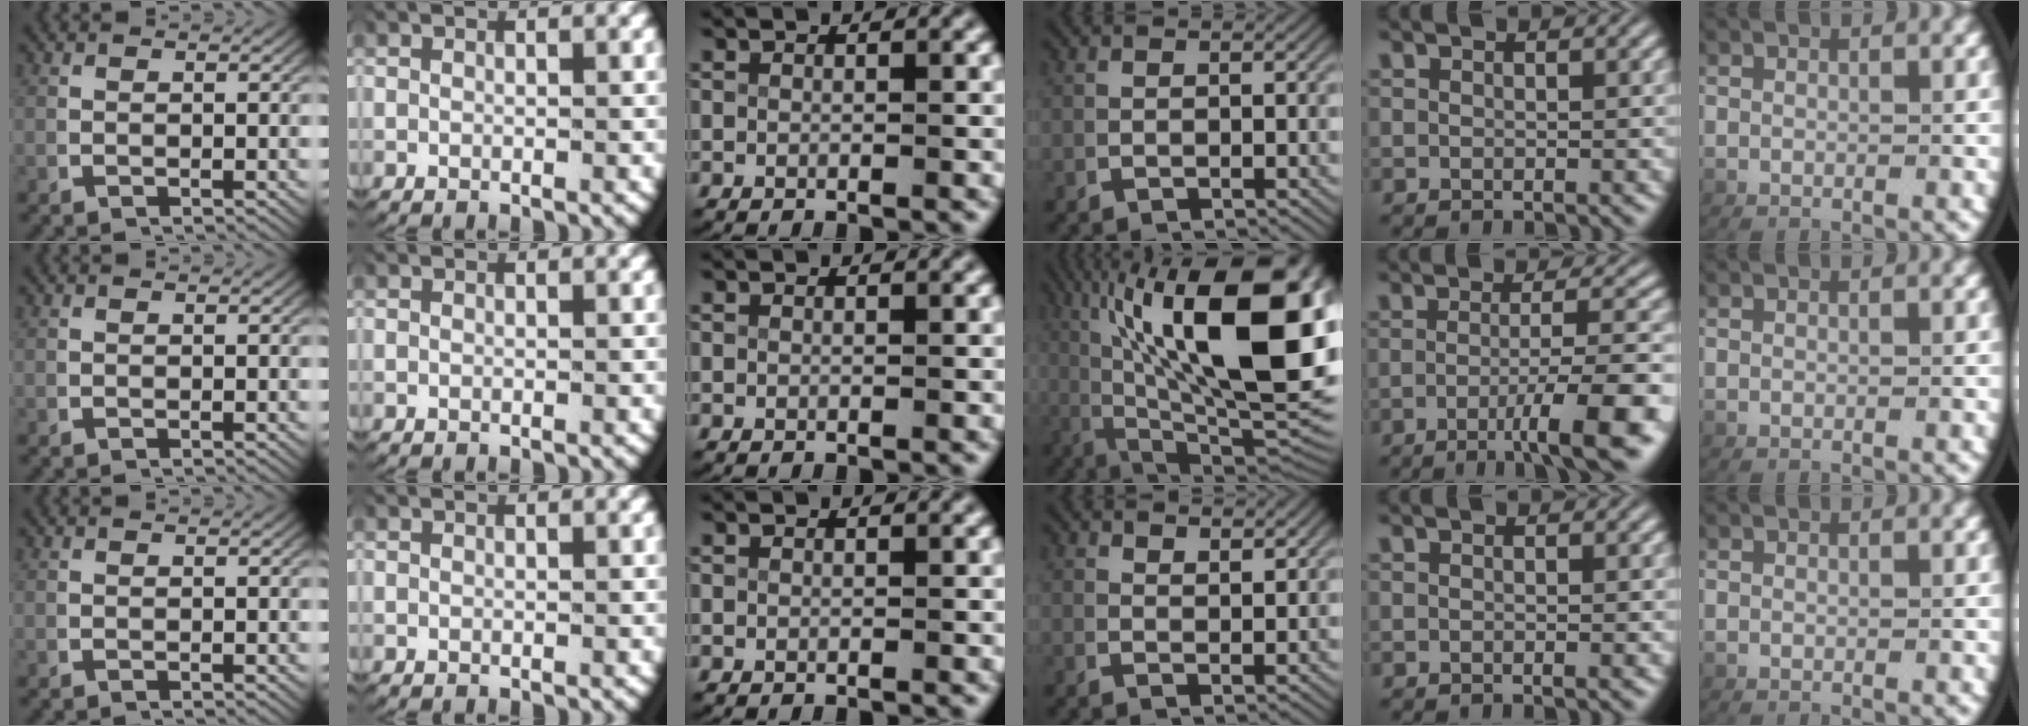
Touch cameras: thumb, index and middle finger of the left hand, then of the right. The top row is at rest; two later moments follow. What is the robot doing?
{"motion": "lift_and_place", "object": "plastic wrap"}